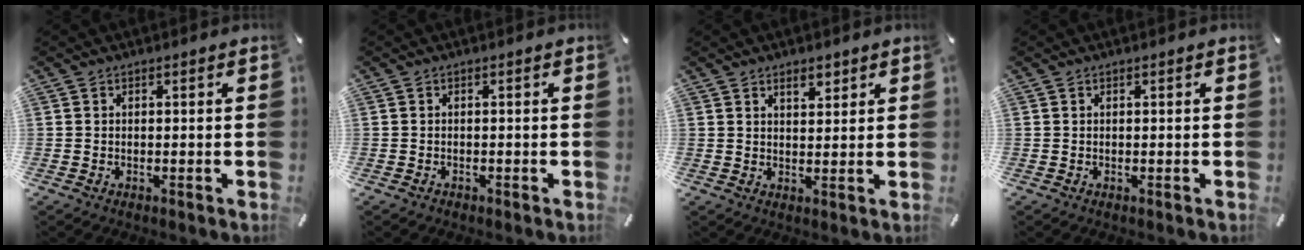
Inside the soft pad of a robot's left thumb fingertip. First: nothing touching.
{"total": 0.6, "force": [-0.5, 0.3, 0.2], "torque": [-0.002, 0.001, -0.012]}
{"total": 3.4, "force": [2.2, 1.8, 1.7], "torque": [-0.014, -0.008, 0.036]}
{"total": 0.0}